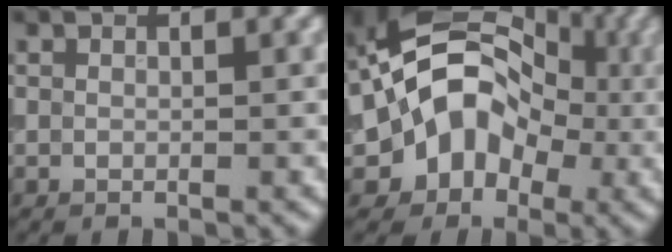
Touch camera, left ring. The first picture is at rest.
{"total": 9.0, "force": [-1.7, 7.2, 5.2], "torque": [-0.064, 0.016, -0.052]}